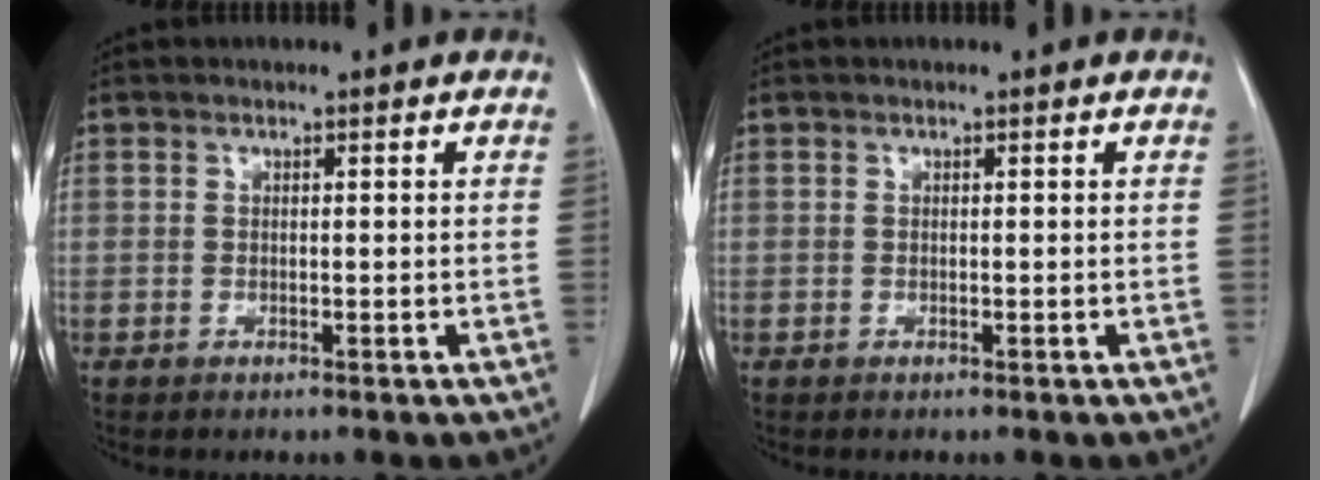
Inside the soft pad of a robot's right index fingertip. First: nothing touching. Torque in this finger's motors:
{"motor_torque": [0.00, 0.00, 0.00, -0.01]}